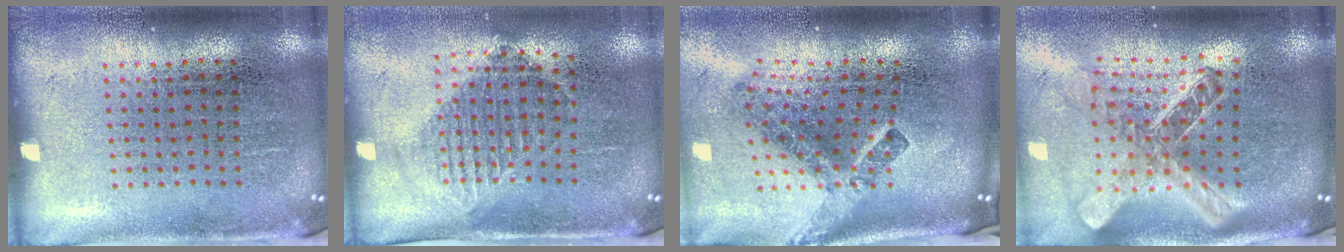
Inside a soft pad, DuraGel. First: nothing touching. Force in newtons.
{"total": 1.2, "press": 1.1, "slide": 0.5}
{"total": 3.1, "press": 1.8, "slide": 2.5}
{"total": 2.6, "press": 1.9, "slide": 1.7}